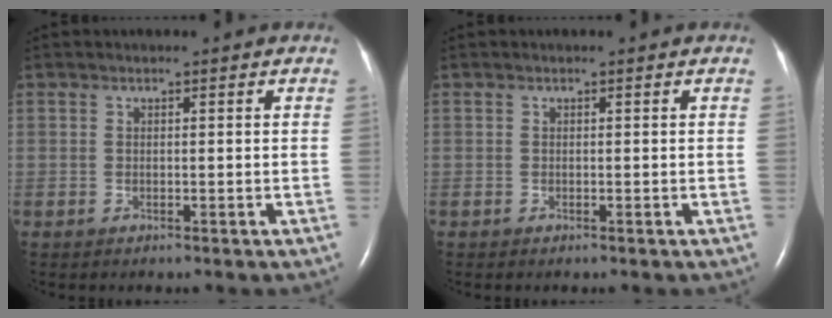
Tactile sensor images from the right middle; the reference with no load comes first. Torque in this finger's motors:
{"motor_torque": [-0.04, 0.14, 0.00, 0.00]}